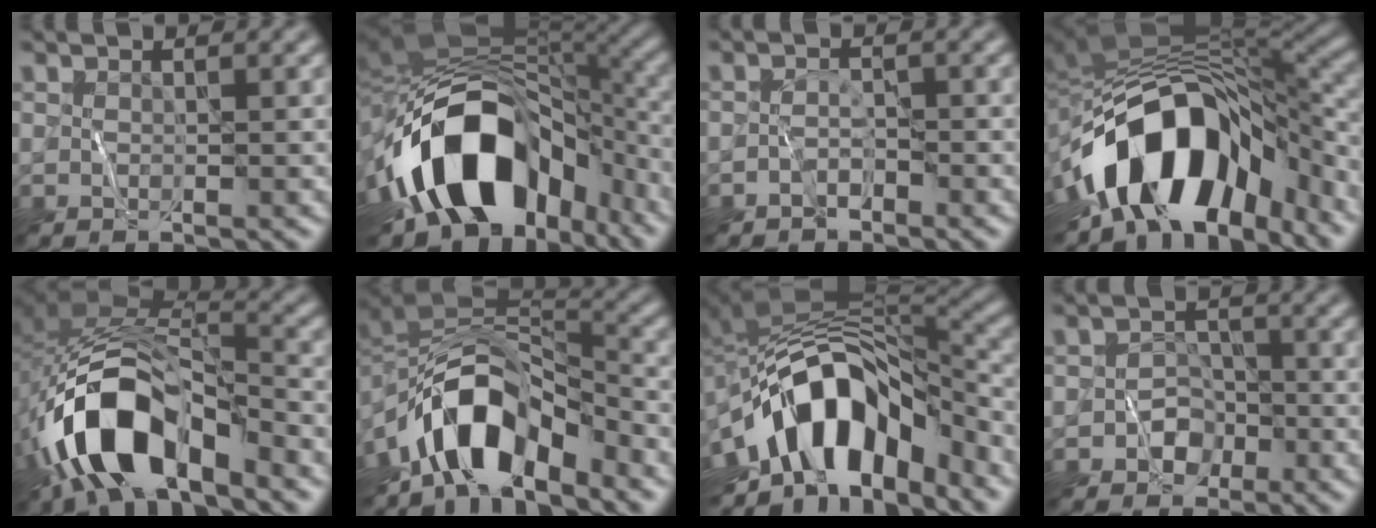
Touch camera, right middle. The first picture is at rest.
{"total": 16.4, "force": [-6.4, 9.6, 11.6], "torque": [-0.197, 0.015, -0.108]}
{"total": 1.6, "force": [-1.4, 0.7, 0.6], "torque": [-0.010, 0.013, -0.027]}
{"total": 14.3, "force": [-6.8, 8.2, 9.6], "torque": [-0.148, 0.005, -0.114]}
{"total": 12.0, "force": [-6.0, 5.9, 8.5], "torque": [-0.170, -0.002, -0.110]}
{"total": 9.4, "force": [-5.8, 4.2, 6.1], "torque": [-0.090, 0.017, -0.109]}
{"total": 13.0, "force": [-6.1, 7.2, 9.0], "torque": [-0.140, 0.016, -0.109]}
{"total": 2.4, "force": [-1.4, 1.8, 0.9], "torque": [-0.003, 0.010, -0.022]}